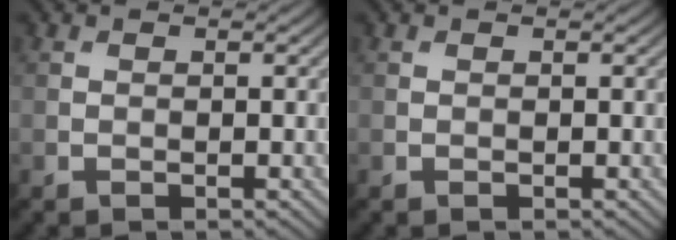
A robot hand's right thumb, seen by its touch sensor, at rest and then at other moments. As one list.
[{"total": 0.0}]